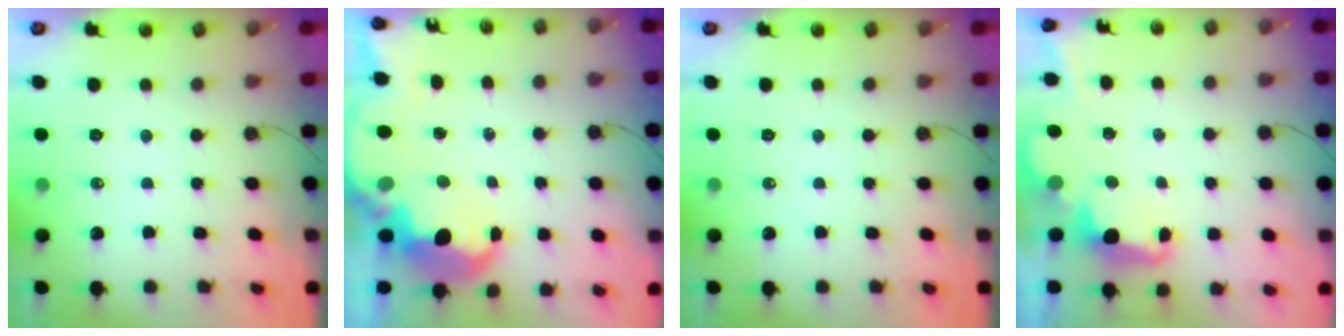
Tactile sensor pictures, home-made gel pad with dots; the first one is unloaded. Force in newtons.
{"total": 12.3, "press": 12.2, "slide": 0.9}
{"total": 0.0}
{"total": 2.5, "press": 2.4, "slide": 0.6}